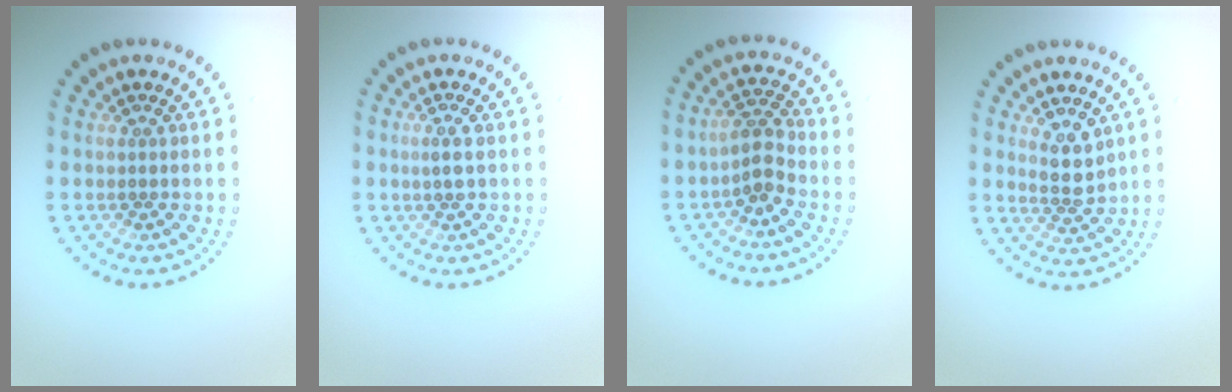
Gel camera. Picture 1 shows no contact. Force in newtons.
{"total": 1.2, "press": 1.2, "slide": 0.4}
{"total": 2.3, "press": 2.0, "slide": 1.1}
{"total": 2.5, "press": 2.2, "slide": 1.1}